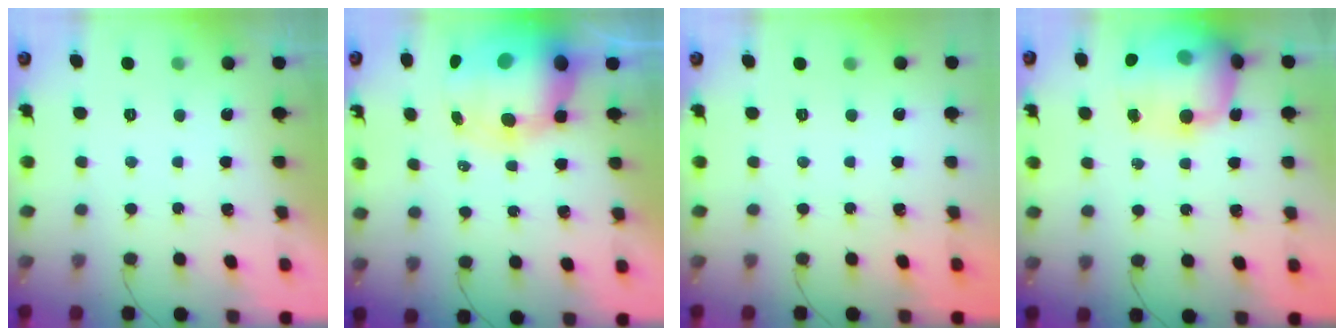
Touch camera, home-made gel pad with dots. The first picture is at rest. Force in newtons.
{"total": 16.3, "press": 15.9, "slide": 3.8}
{"total": 0.0}
{"total": 20.9, "press": 20.5, "slide": 4.5}